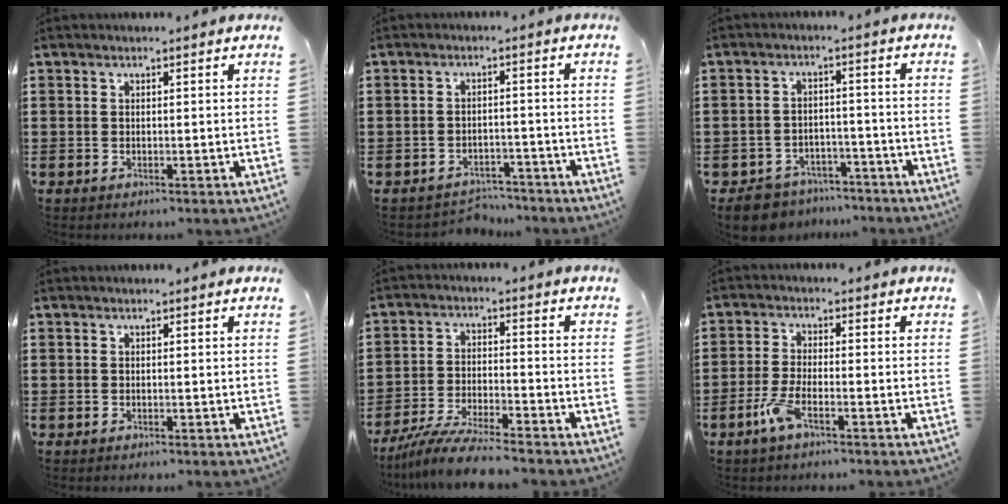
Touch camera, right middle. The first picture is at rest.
{"total": 3.0, "force": [-2.9, 0.6, -0.3], "torque": [-0.004, 0.001, -0.064]}
{"total": 5.5, "force": [-5.3, 1.3, 0.5], "torque": [-0.029, 0.007, -0.111]}
{"total": 0.0}
{"total": 7.0, "force": [-6.4, 0.1, 2.9], "torque": [-0.068, -0.011, -0.125]}
{"total": 4.4, "force": [-2.5, 0.9, 3.5], "torque": [-0.084, -0.006, -0.050]}